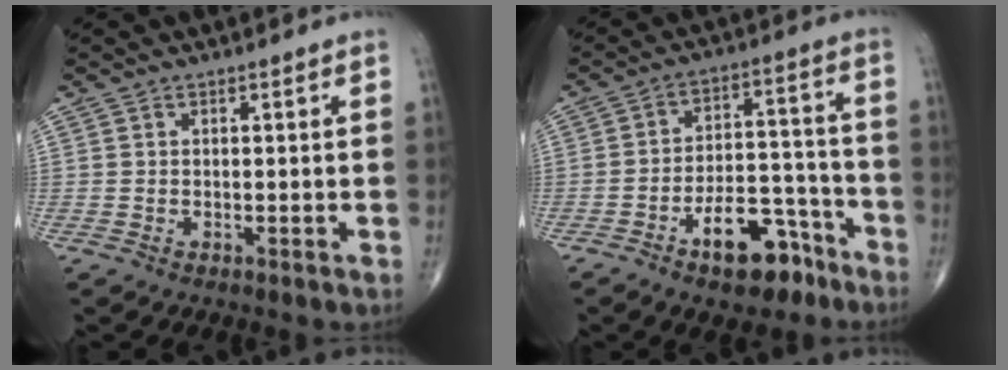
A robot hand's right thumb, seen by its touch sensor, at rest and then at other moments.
{"total": 13.0, "force": [-8.0, 6.4, 8.0], "torque": [-0.089, 0.075, -0.122]}